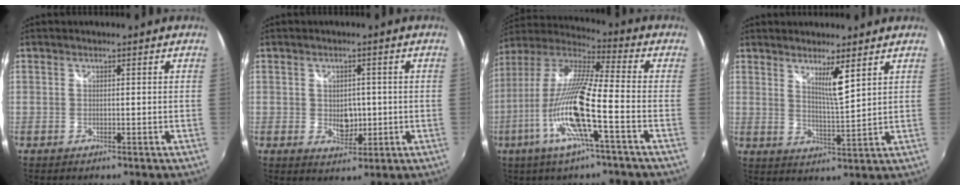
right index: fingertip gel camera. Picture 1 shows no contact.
{"total": 4.4, "force": [-0.4, 3.3, 2.9], "torque": [-0.042, -0.005, -0.003]}
{"total": 17.1, "force": [-6.3, 1.1, 15.9], "torque": [-0.298, -0.024, -0.126]}
{"total": 5.2, "force": [3.3, 0.1, 4.1], "torque": [-0.065, -0.010, 0.051]}